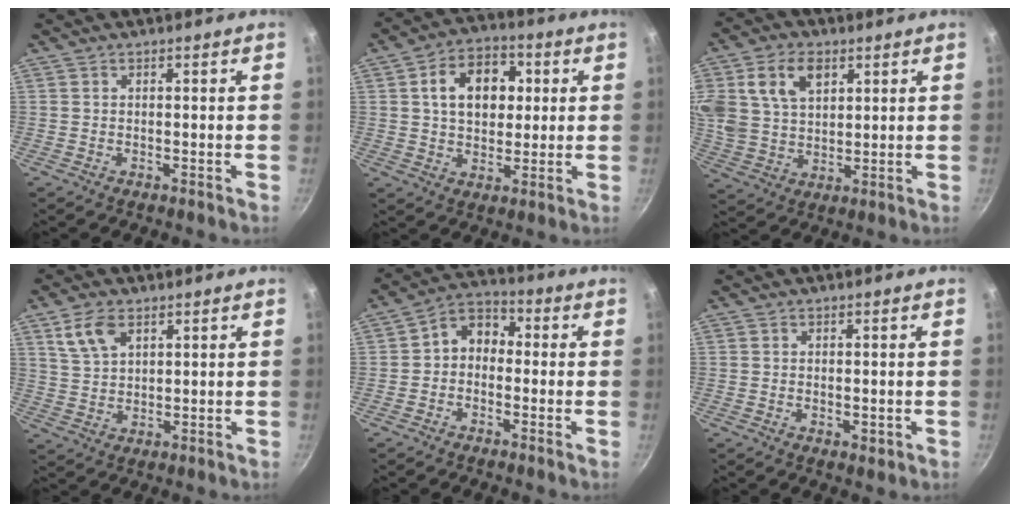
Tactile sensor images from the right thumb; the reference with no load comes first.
{"total": 12.7, "force": [2.6, 9.1, 8.6], "torque": [-0.099, 0.010, 0.032]}
{"total": 14.4, "force": [5.5, 10.0, 8.8], "torque": [-0.167, 0.001, 0.105]}
{"total": 6.5, "force": [3.4, 3.7, 4.2], "torque": [-0.072, -0.008, 0.071]}
{"total": 6.6, "force": [-0.7, 5.1, 4.0], "torque": [-0.038, 0.031, -0.032]}
{"total": 1.8, "force": [-0.2, 1.0, 1.5], "torque": [-0.021, -0.004, -0.003]}